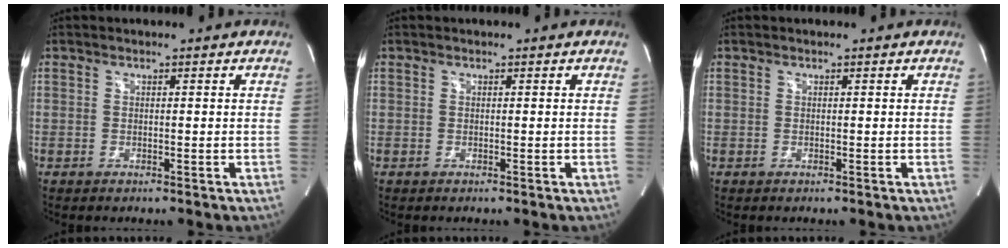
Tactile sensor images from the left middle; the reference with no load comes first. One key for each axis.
{"total": 0.0}
{"total": 0.0}